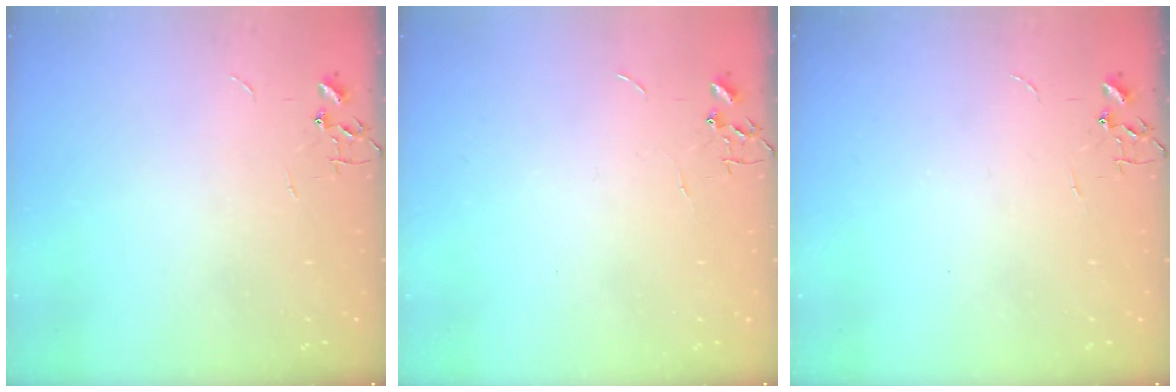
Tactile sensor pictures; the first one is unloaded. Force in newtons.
{"total": 0.0}
{"total": 0.0}